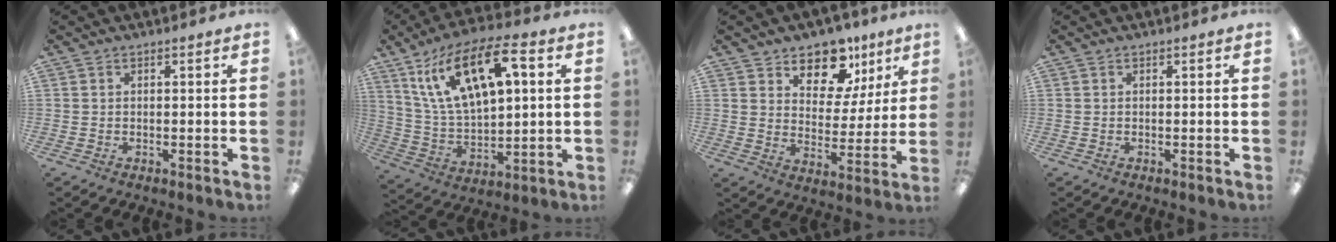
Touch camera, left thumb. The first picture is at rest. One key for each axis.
{"total": 18.8, "fx": 9.2, "fy": 8.8, "fz": 13.8, "tx": -0.261, "ty": -0.019, "tz": 0.161}
{"total": 12.1, "fx": 8.7, "fy": 7.0, "fz": 4.7, "tx": -0.068, "ty": -0.058, "tz": 0.157}
{"total": 0.0}